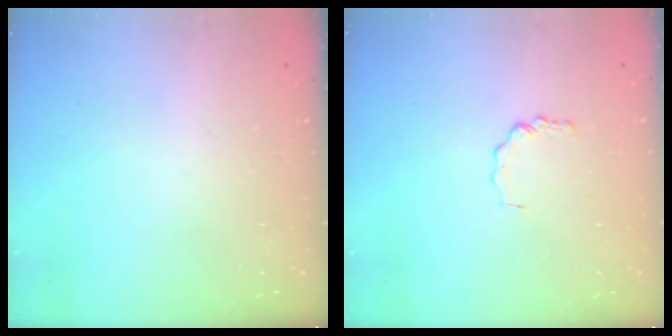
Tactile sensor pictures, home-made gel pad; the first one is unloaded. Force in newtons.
{"total": 2.1, "press": 2.1, "slide": 0.3}